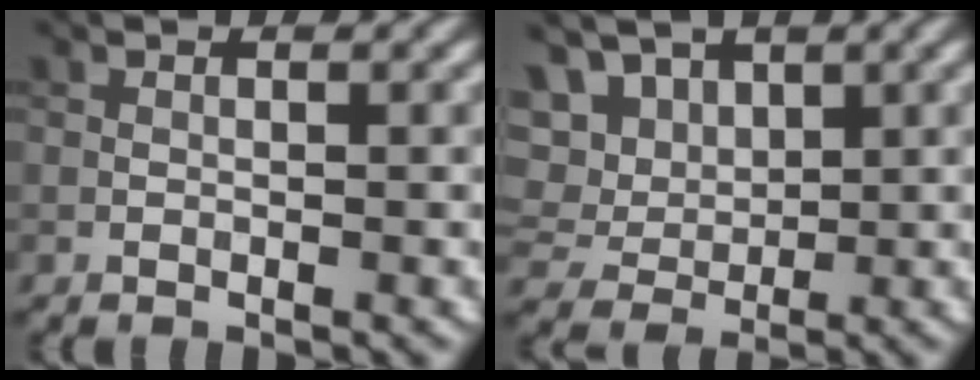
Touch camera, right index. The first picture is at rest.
{"total": 7.5, "force": [3.8, 5.2, 3.7], "torque": [-0.086, 0.016, 0.052]}